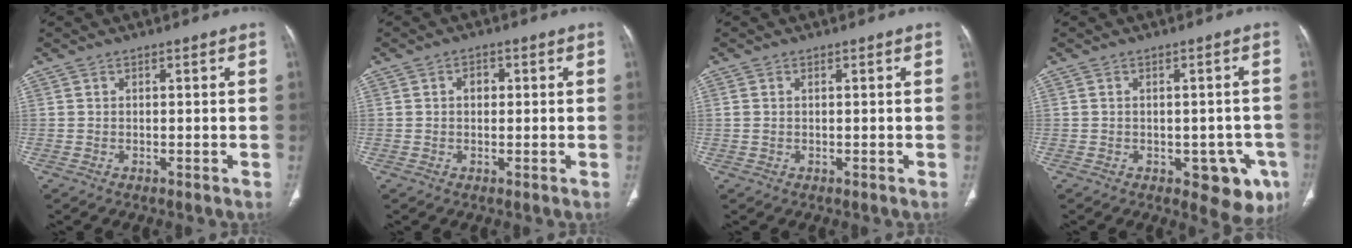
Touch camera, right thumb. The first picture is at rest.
{"total": 2.2, "force": [0.3, 1.7, 1.4], "torque": [-0.014, 0.007, 0.004]}
{"total": 0.9, "force": [0.2, 0.6, 0.7], "torque": [-0.024, 0.009, 0.010]}
{"total": 8.1, "force": [-3.3, 4.1, 6.2], "torque": [-0.041, 0.004, -0.034]}